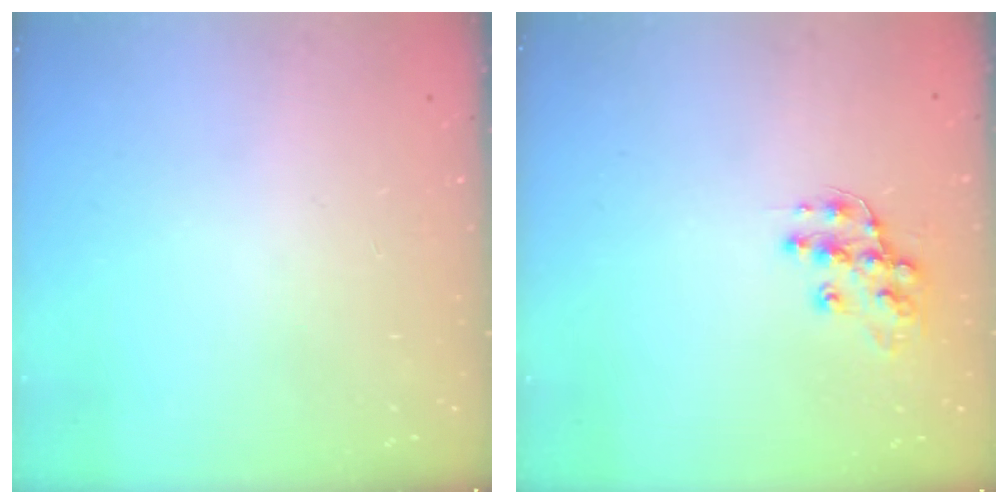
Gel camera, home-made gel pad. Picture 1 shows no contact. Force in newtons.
{"total": 10.7, "press": 10.7, "slide": 0.6}